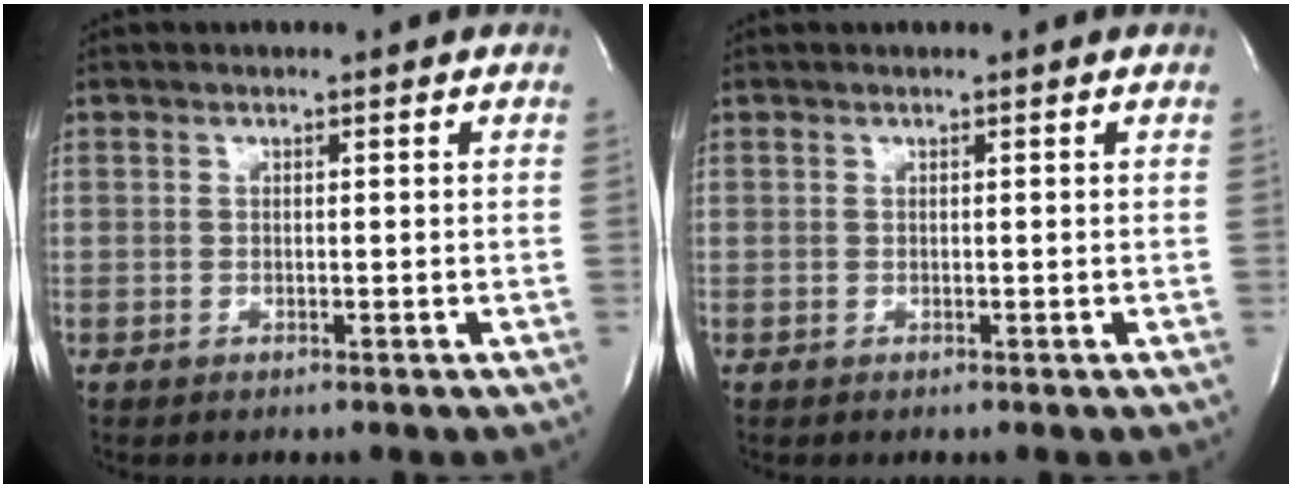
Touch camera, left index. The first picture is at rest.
{"total": 0.0}